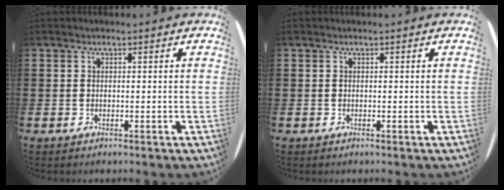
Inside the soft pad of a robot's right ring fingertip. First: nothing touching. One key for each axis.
{"total": 0.0}